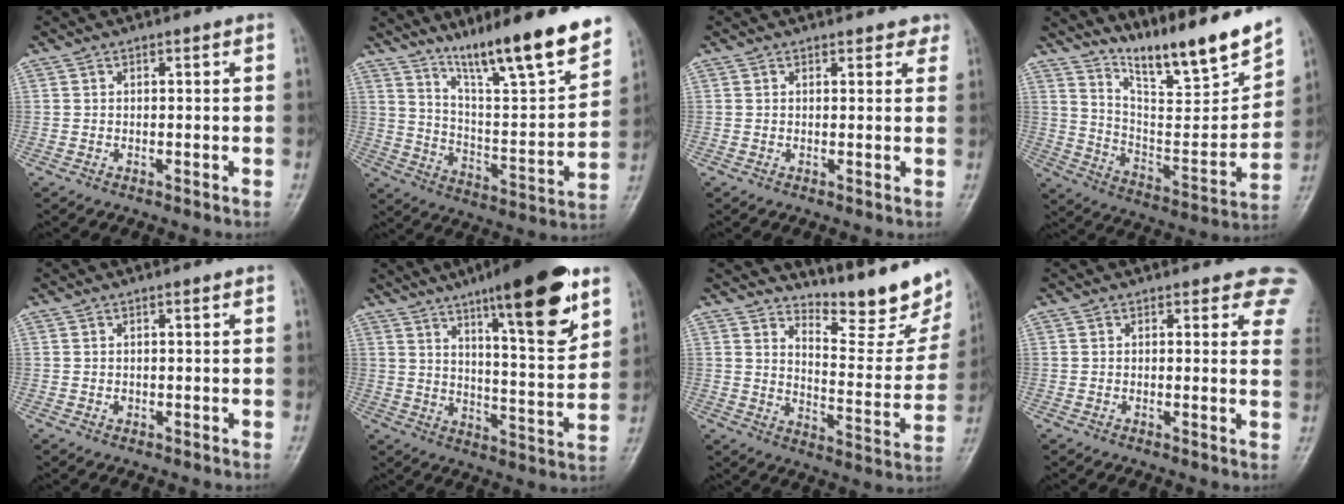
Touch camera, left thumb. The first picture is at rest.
{"total": 19.8, "force": [14.4, 2.4, 13.3], "torque": [-0.181, -0.078, 0.242]}
{"total": 2.3, "force": [1.9, 1.1, 0.6], "torque": [0.016, -0.007, 0.012]}
{"total": 18.3, "force": [15.3, 1.8, 9.8], "torque": [-0.131, -0.103, 0.262]}
{"total": 0.6, "force": [0.1, 0.5, 0.4], "torque": [-0.001, 0.000, 0.003]}
{"total": 19.4, "force": [11.5, 3.9, 15.2], "torque": [-0.198, -0.059, 0.176]}
{"total": 15.2, "force": [13.4, 3.5, 6.4], "torque": [-0.061, -0.124, 0.179]}
{"total": 6.5, "force": [5.1, 2.8, 2.8], "torque": [0.010, -0.019, 0.033]}